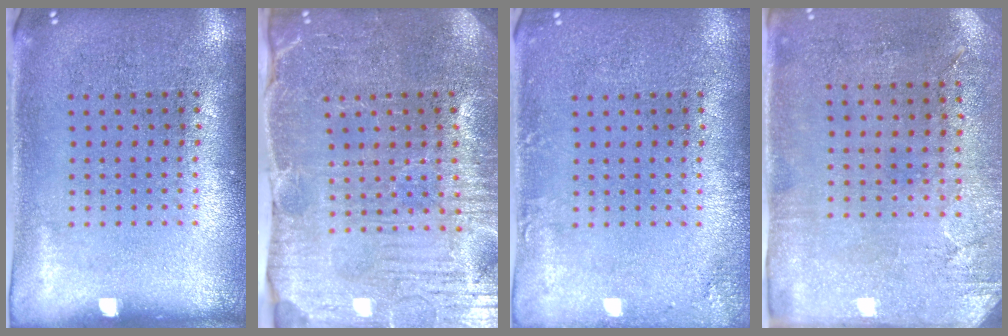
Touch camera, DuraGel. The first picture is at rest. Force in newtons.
{"total": 3.9, "press": 3.9, "slide": 0.4}
{"total": 1.3, "press": 1.3, "slide": 0.0}
{"total": 2.8, "press": 2.3, "slide": 1.7}